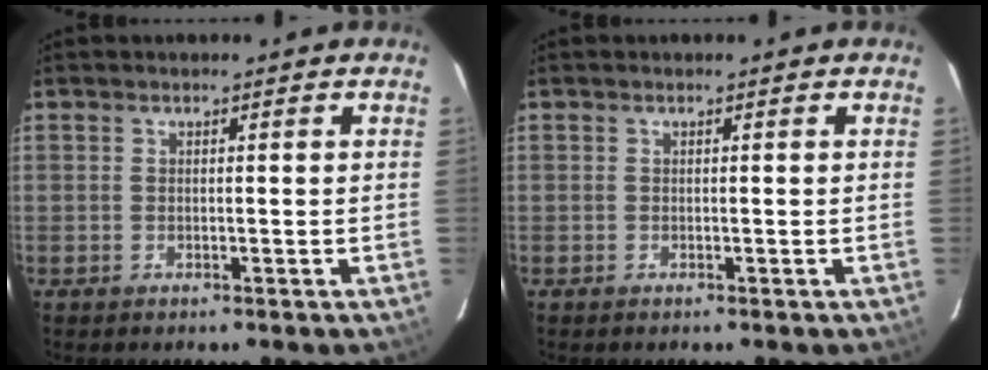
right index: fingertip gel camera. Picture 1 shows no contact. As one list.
[{"total": 0.0}]